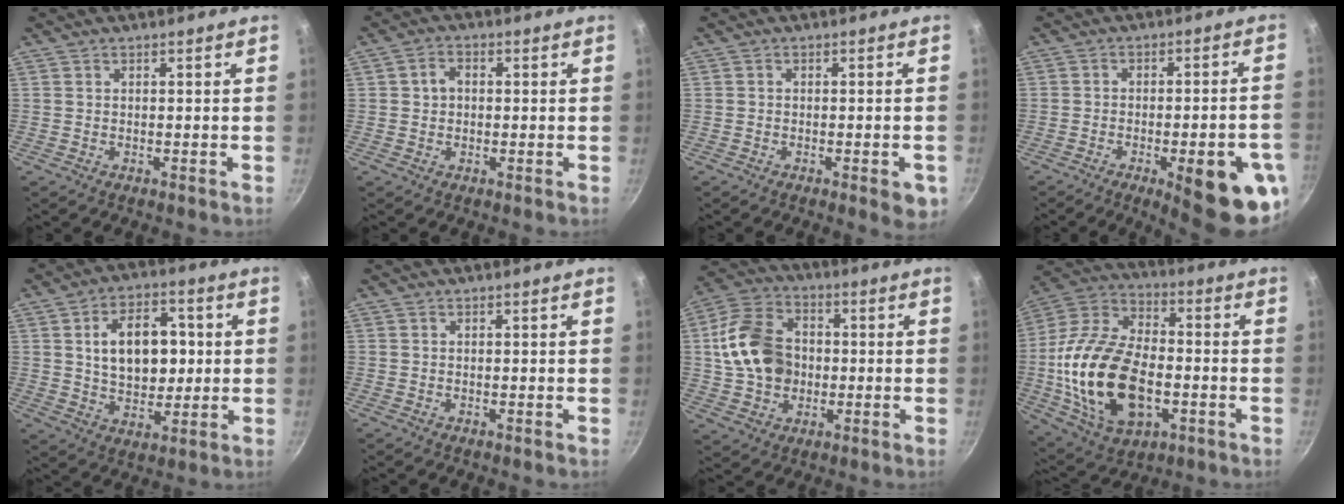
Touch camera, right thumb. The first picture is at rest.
{"total": 3.2, "force": [0.2, 2.6, 1.9], "torque": [-0.021, 0.010, -0.001]}
{"total": 4.5, "force": [-1.9, 1.6, 3.8], "torque": [-0.039, 0.004, -0.024]}
{"total": 16.5, "force": [-6.4, 4.6, 14.5], "torque": [-0.159, 0.022, -0.077]}
{"total": 13.9, "force": [1.9, 9.1, 10.3], "torque": [-0.124, 0.004, 0.033]}
{"total": 0.0}
{"total": 14.8, "force": [0.4, 11.3, 9.5], "torque": [-0.156, 0.019, 0.001]}
{"total": 24.8, "force": [-4.3, 14.9, 19.3], "torque": [-0.360, 0.027, -0.073]}